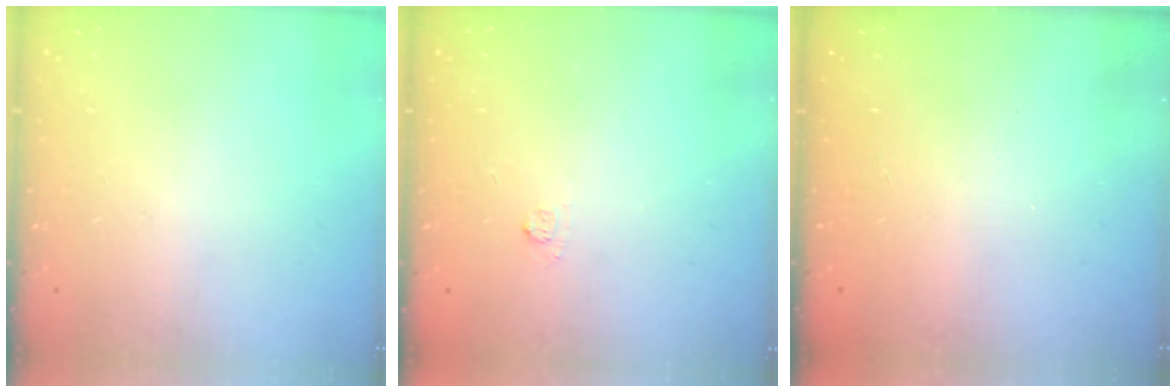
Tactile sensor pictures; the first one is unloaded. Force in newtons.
{"total": 2.2, "press": 2.0, "slide": 0.9}
{"total": 1.9, "press": 1.9, "slide": 0.6}